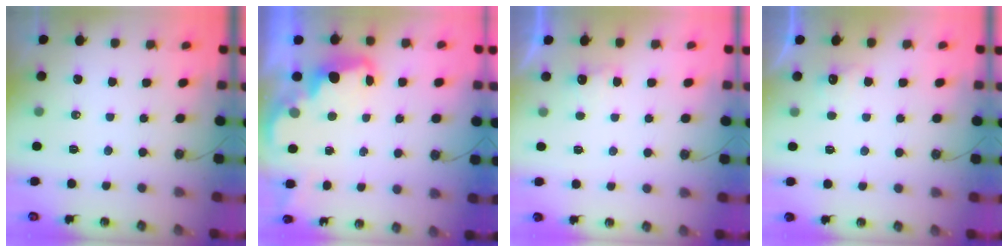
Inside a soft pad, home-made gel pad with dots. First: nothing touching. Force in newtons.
{"total": 2.7, "press": 2.6, "slide": 0.7}
{"total": 2.6, "press": 2.5, "slide": 0.8}
{"total": 5.4, "press": 5.4, "slide": 0.8}